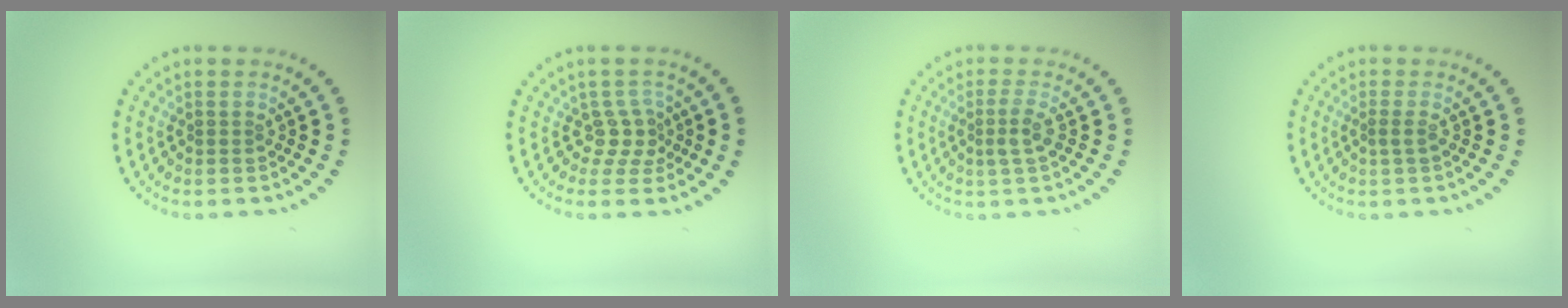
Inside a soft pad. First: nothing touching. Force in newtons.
{"total": 2.4, "press": 1.5, "slide": 1.9}
{"total": 1.8, "press": 1.4, "slide": 1.2}
{"total": 0.6, "press": 0.2, "slide": 0.6}